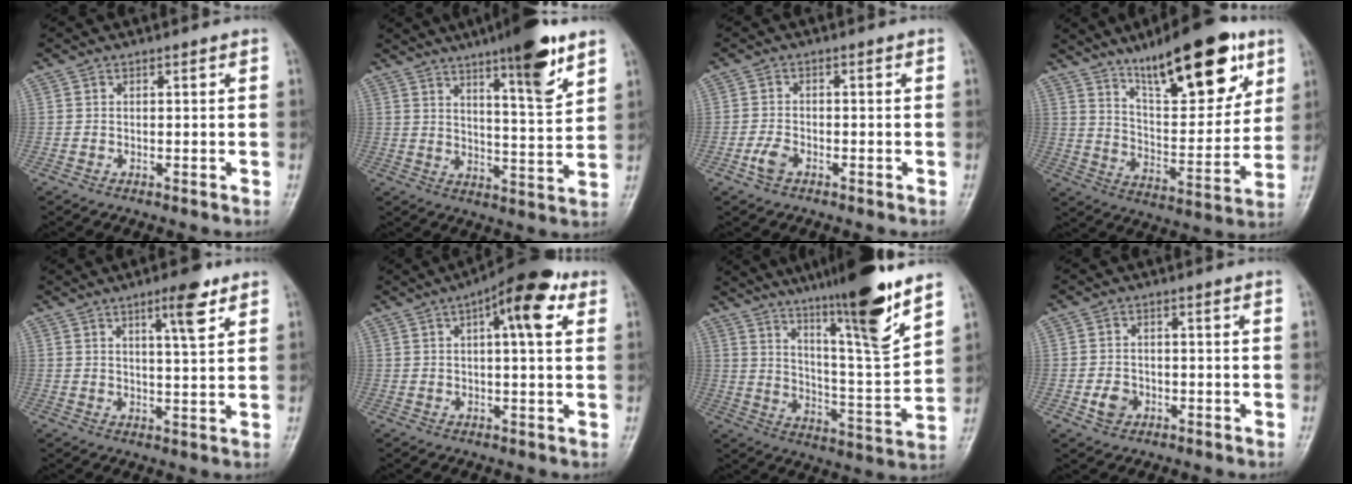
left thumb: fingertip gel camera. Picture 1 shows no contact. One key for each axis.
{"total": 13.6, "fx": 8.4, "fy": 2.2, "fz": 10.5, "tx": -0.142, "ty": -0.050, "tz": 0.127}
{"total": 2.8, "fx": -1.5, "fy": 1.5, "fz": 1.7, "tx": -0.039, "ty": 0.008, "tz": -0.031}
{"total": 21.4, "fx": 12.9, "fy": 7.1, "fz": 15.5, "tx": -0.193, "ty": -0.059, "tz": 0.212}
{"total": 6.8, "fx": 3.9, "fy": 1.3, "fz": 5.5, "tx": -0.076, "ty": -0.022, "tz": 0.059}
{"total": 11.5, "fx": 4.6, "fy": 3.5, "fz": 9.9, "tx": -0.130, "ty": 0.012, "tz": 0.058}
{"total": 19.0, "fx": 13.3, "fy": 0.9, "fz": 13.6, "tx": -0.192, "ty": -0.074, "tz": 0.218}
{"total": 3.1, "fx": -1.2, "fy": 2.5, "fz": 1.4, "tx": -0.018, "ty": 0.007, "tz": -0.020}